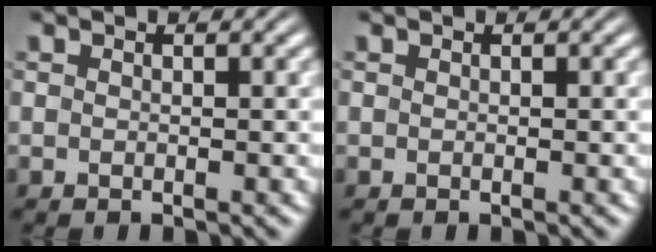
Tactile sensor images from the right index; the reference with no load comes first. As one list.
[{"total": 0.0}]